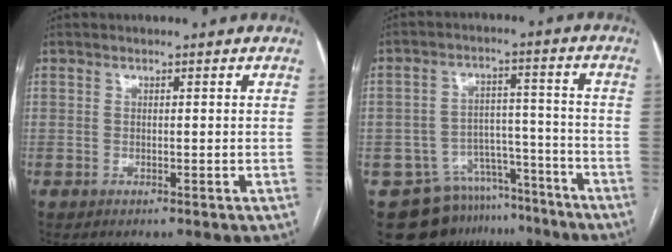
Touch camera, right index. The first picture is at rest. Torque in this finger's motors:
{"motor_torque": [-0.52, 0.04, -1.05, -0.21]}